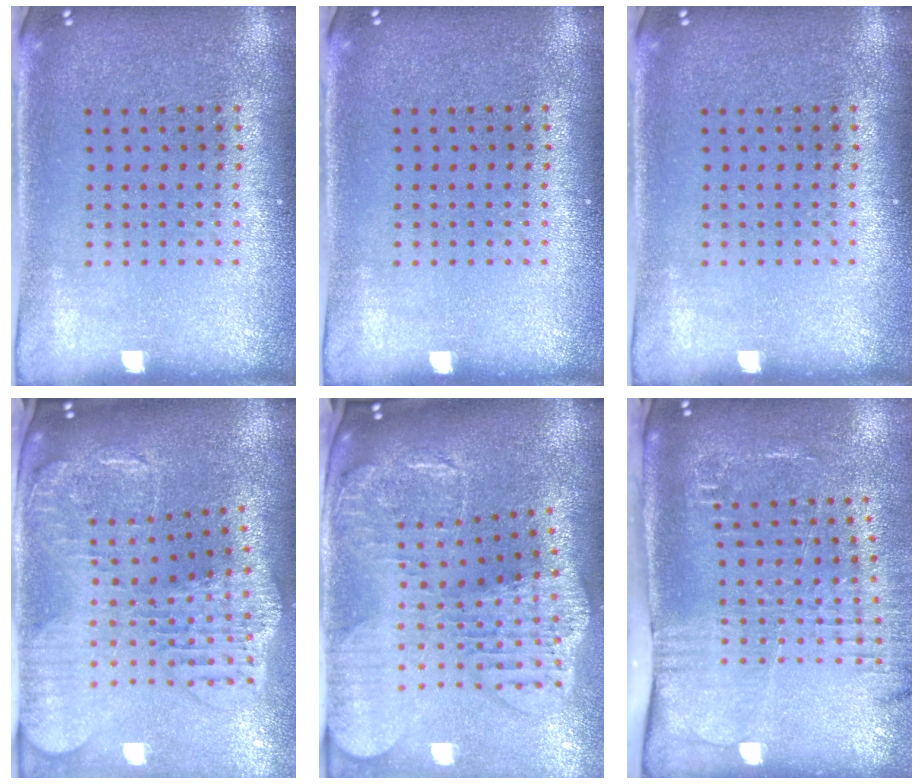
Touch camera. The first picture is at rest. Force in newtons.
{"total": 0.0}
{"total": 0.0}
{"total": 2.7, "press": 2.3, "slide": 1.4}
{"total": 3.2, "press": 2.6, "slide": 1.9}
{"total": 2.6, "press": 2.1, "slide": 1.6}